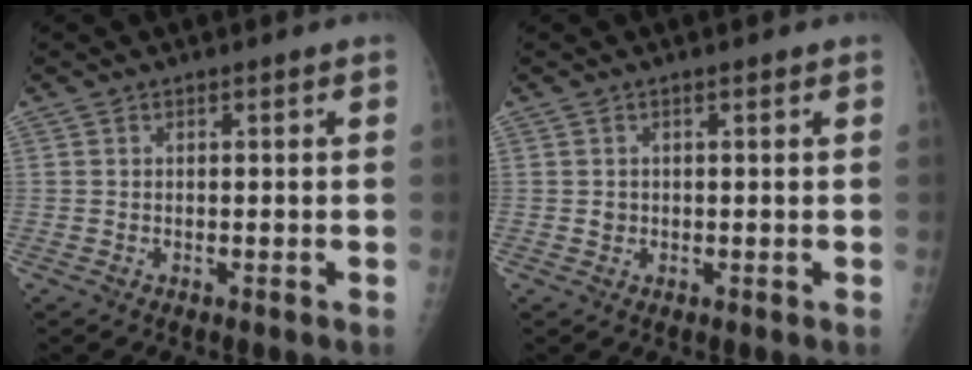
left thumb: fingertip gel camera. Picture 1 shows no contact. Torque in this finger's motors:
{"motor_torque": [-0.14, 0.05, -0.09, -0.06, 0.00]}